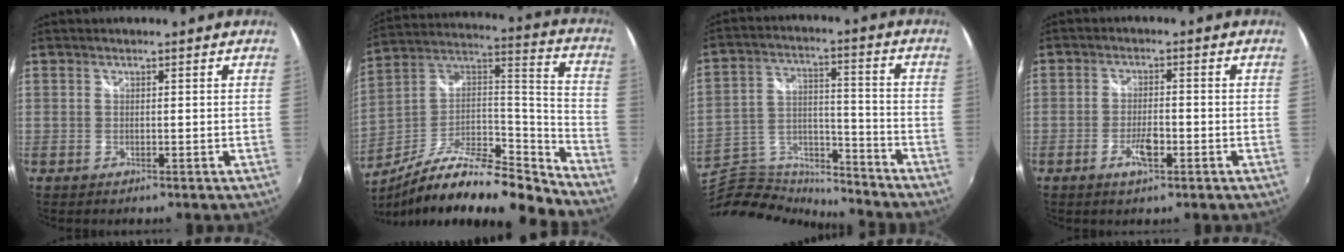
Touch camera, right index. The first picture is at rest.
{"total": 20.4, "force": [-15.9, 3.8, 12.2], "torque": [-0.200, 0.003, -0.286]}
{"total": 18.8, "force": [-17.2, 4.8, 5.9], "torque": [-0.126, 0.010, -0.290]}
{"total": 4.5, "force": [-2.0, 1.5, 3.8], "torque": [-0.080, -0.003, -0.037]}